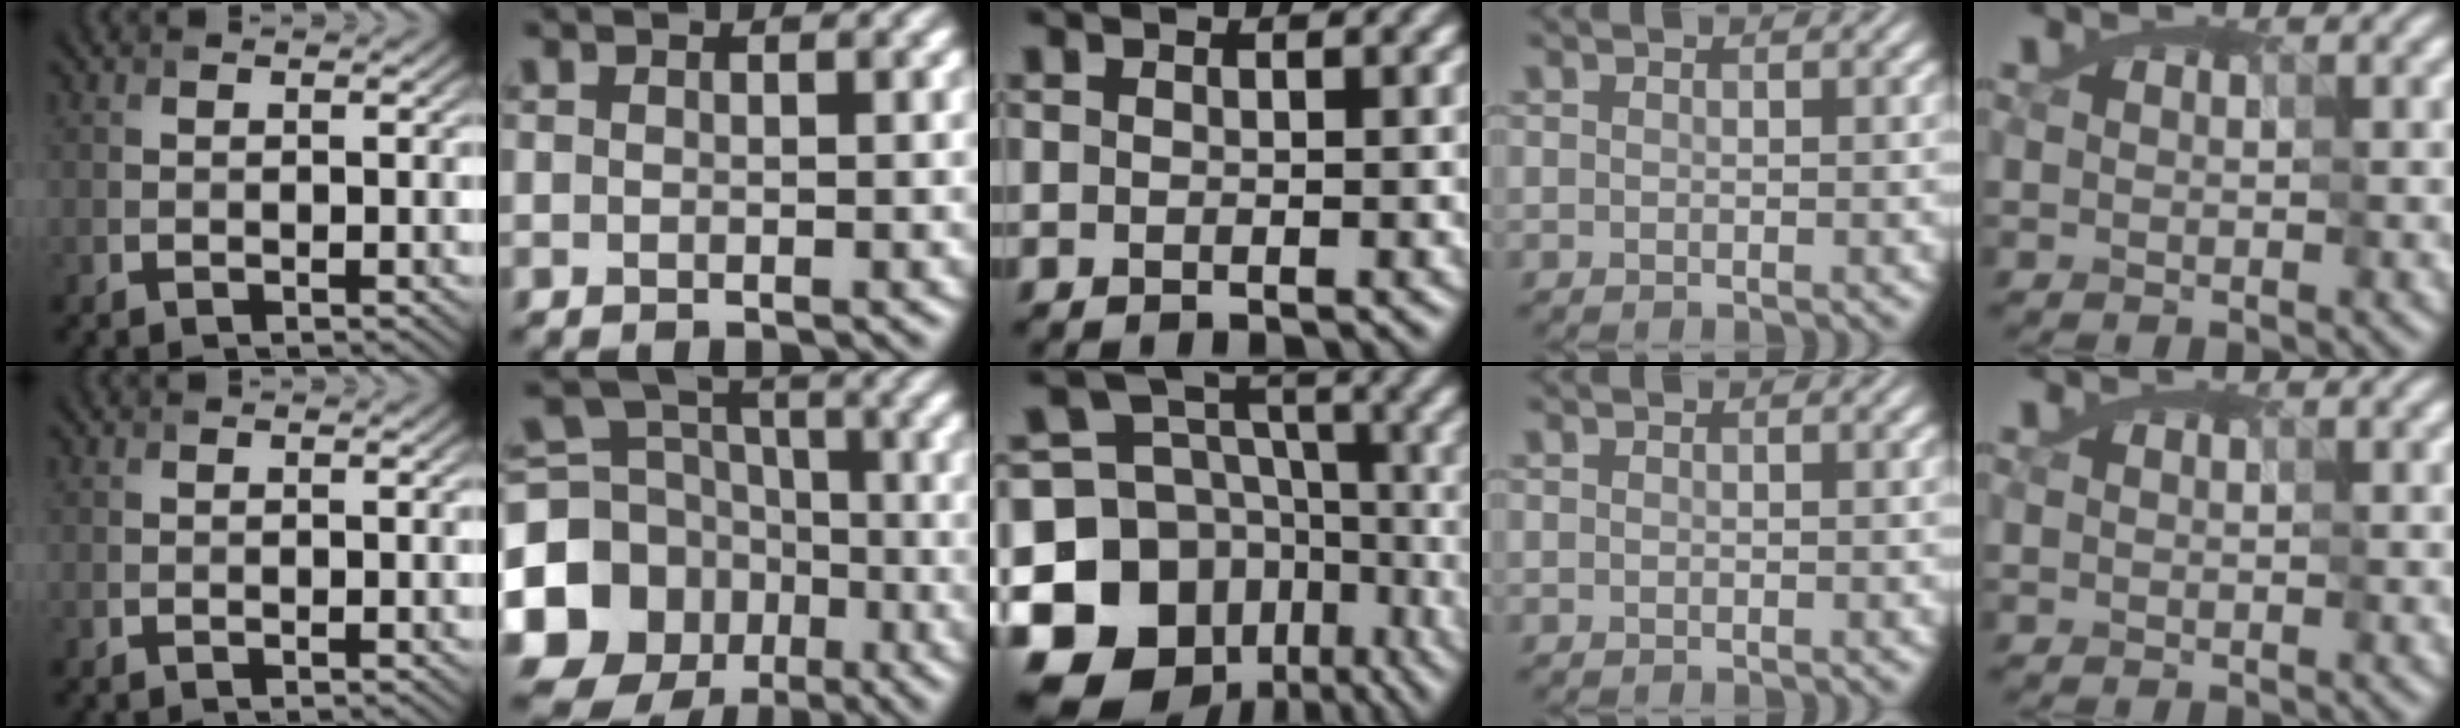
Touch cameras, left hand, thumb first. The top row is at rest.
{"index": {"total": 12.2, "force": [-5.0, 10.4, 3.8], "torque": [-0.097, -0.027, -0.114]}, "middle": {"total": 15.4, "force": [-7.8, 11.7, 6.2], "torque": [-0.156, -0.017, -0.112]}}